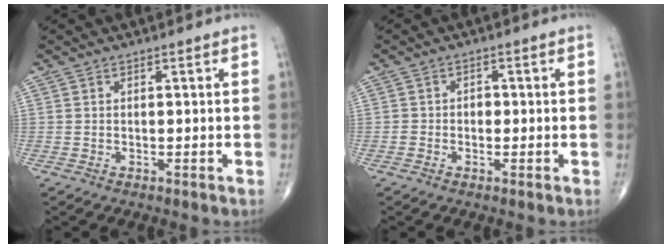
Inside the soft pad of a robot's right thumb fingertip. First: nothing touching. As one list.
[{"total": 1.6, "force": [-0.3, 1.4, 0.9], "torque": [-0.005, 0.005, -0.007]}]